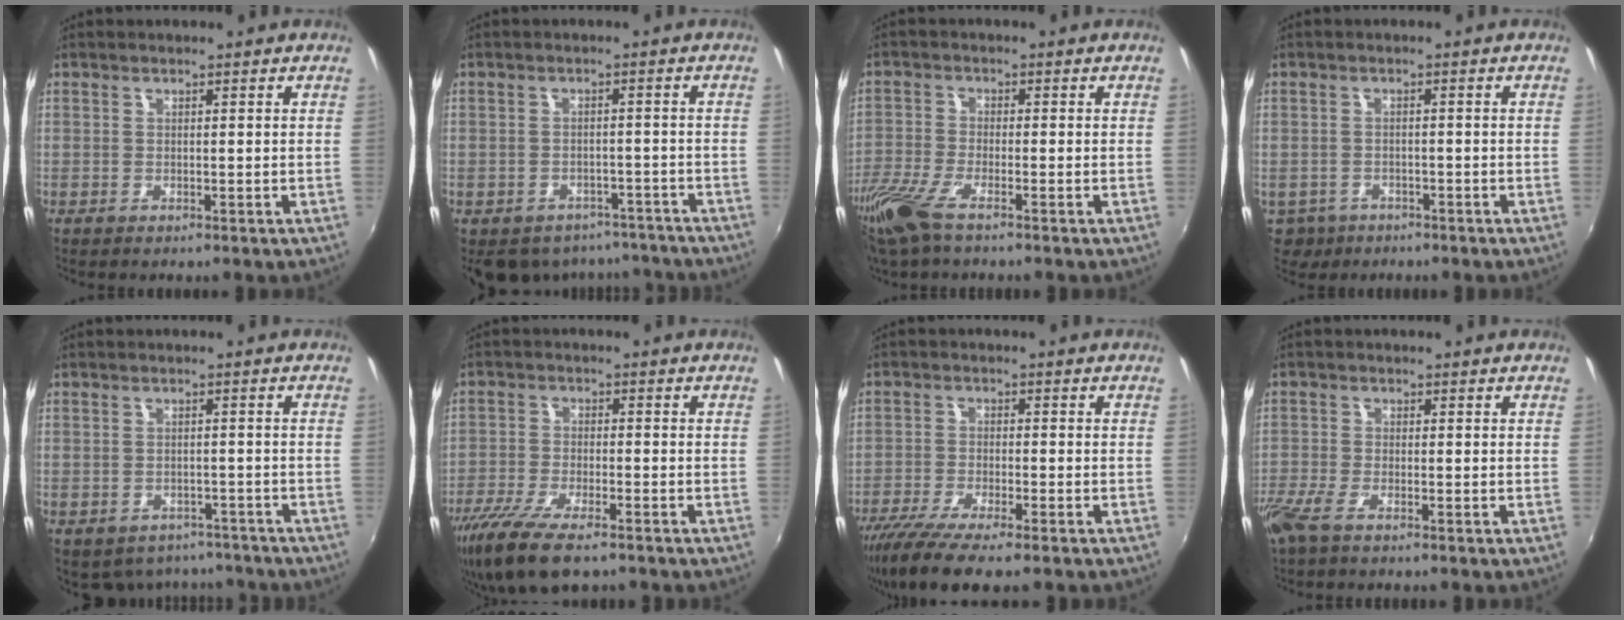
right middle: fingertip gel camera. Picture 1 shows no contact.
{"total": 12.5, "force": [-9.5, 6.9, 4.3], "torque": [-0.096, 0.004, -0.110]}
{"total": 9.3, "force": [-6.5, 2.2, 6.3], "torque": [-0.157, -0.034, -0.132]}
{"total": 5.4, "force": [-2.9, 4.2, 1.9], "torque": [-0.051, -0.011, -0.042]}
{"total": 8.7, "force": [-6.4, 5.1, 2.7], "torque": [-0.063, -0.005, -0.075]}
{"total": 11.8, "force": [-8.4, 3.6, 7.5], "torque": [-0.175, -0.040, -0.159]}
{"total": 9.2, "force": [-7.1, 1.0, 5.7], "torque": [-0.134, -0.035, -0.131]}
{"total": 4.3, "force": [-3.0, 1.0, 3.0], "torque": [-0.075, -0.014, -0.060]}